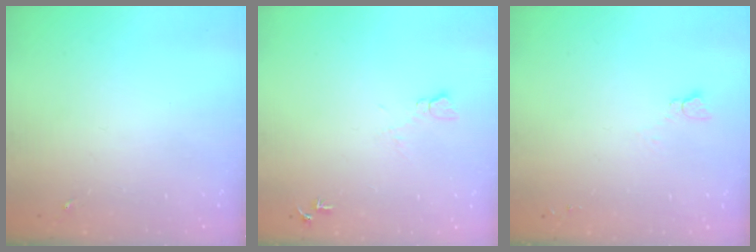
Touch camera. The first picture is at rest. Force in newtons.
{"total": 6.6, "press": 6.6, "slide": 0.7}
{"total": 2.7, "press": 2.7, "slide": 0.3}